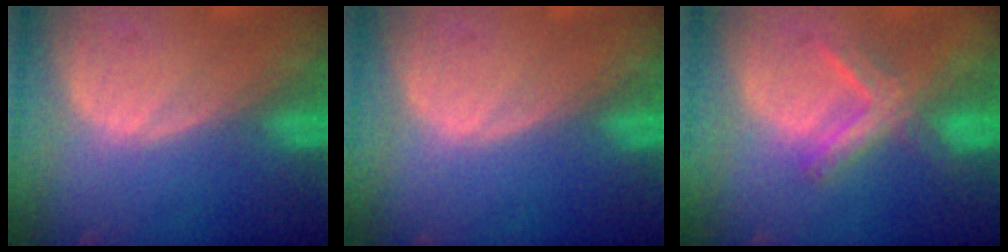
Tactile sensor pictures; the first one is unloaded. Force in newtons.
{"total": 0.0}
{"total": 5.6, "press": 5.6, "slide": 0.1}